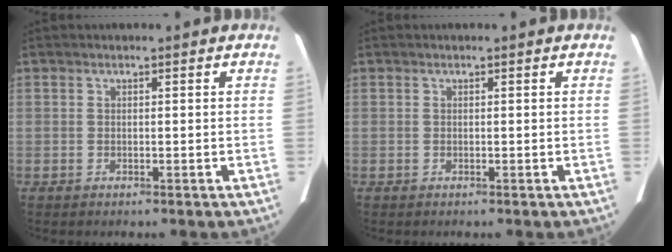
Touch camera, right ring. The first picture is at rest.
{"total": 0.0}